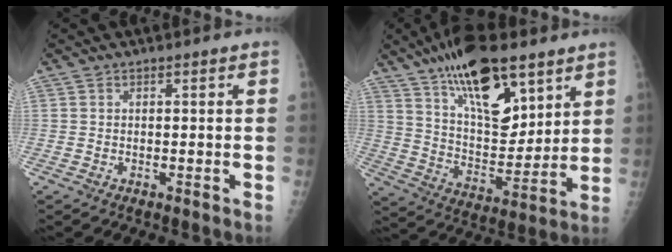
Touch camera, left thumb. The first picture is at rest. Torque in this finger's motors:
{"motor_torque": [2.17, 1.87, 1.67, -1.10, 0.20]}